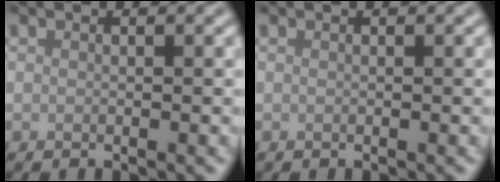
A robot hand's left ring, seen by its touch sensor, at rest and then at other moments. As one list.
[{"total": 0.0}]